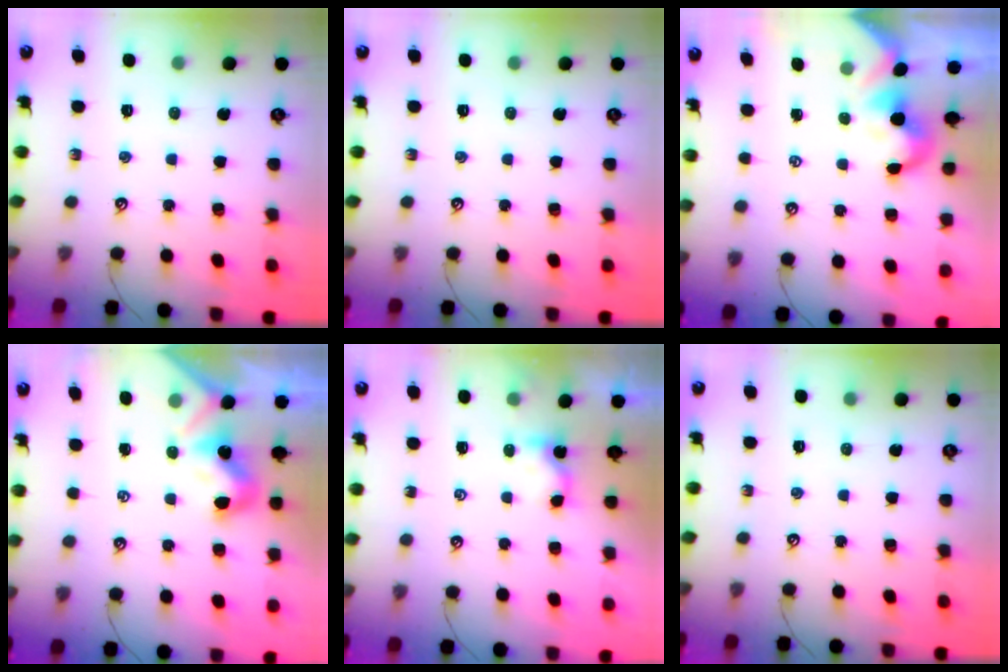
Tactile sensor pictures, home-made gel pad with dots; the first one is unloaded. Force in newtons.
{"total": 0.0}
{"total": 0.0}
{"total": 1.9, "press": 1.8, "slide": 0.3}
{"total": 2.2, "press": 2.1, "slide": 0.5}
{"total": 0.0}